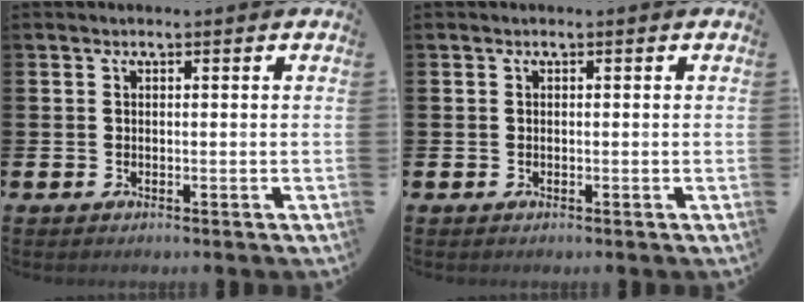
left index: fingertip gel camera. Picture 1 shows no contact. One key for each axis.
{"total": 0.0}